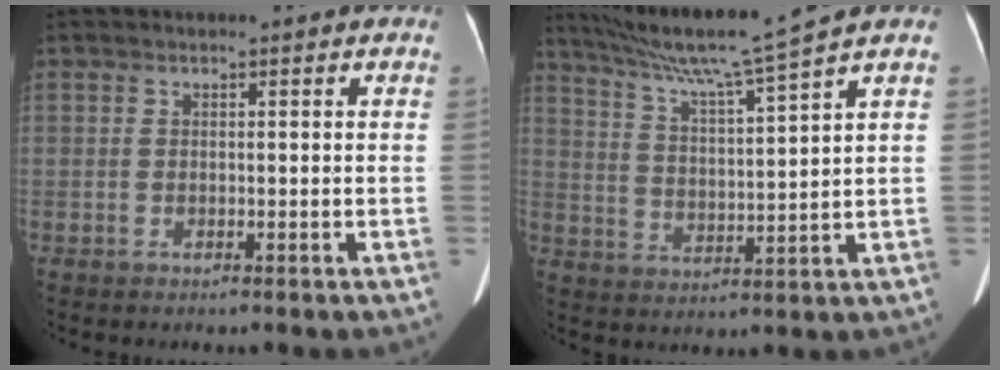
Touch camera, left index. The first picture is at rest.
{"total": 12.1, "force": [9.9, -2.8, 6.5], "torque": [-0.115, -0.005, 0.171]}